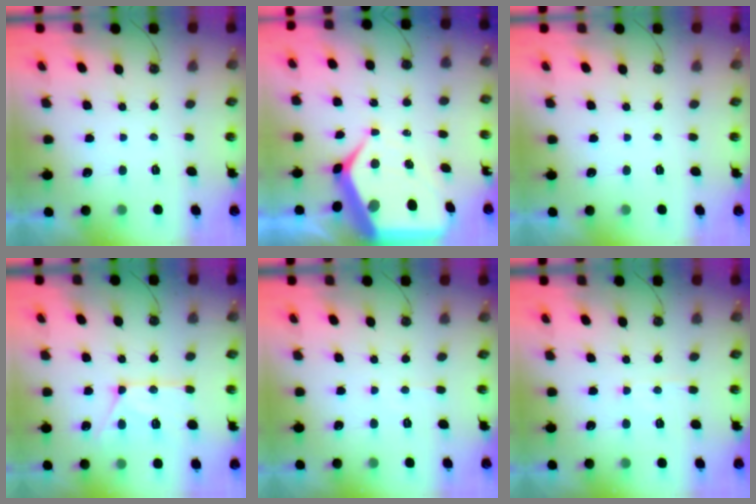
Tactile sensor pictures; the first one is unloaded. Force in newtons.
{"total": 13.8, "press": 13.8, "slide": 1.2}
{"total": 0.0}
{"total": 14.1, "press": 14.1, "slide": 1.4}
{"total": 3.9, "press": 3.9, "slide": 0.6}
{"total": 3.9, "press": 3.9, "slide": 0.6}